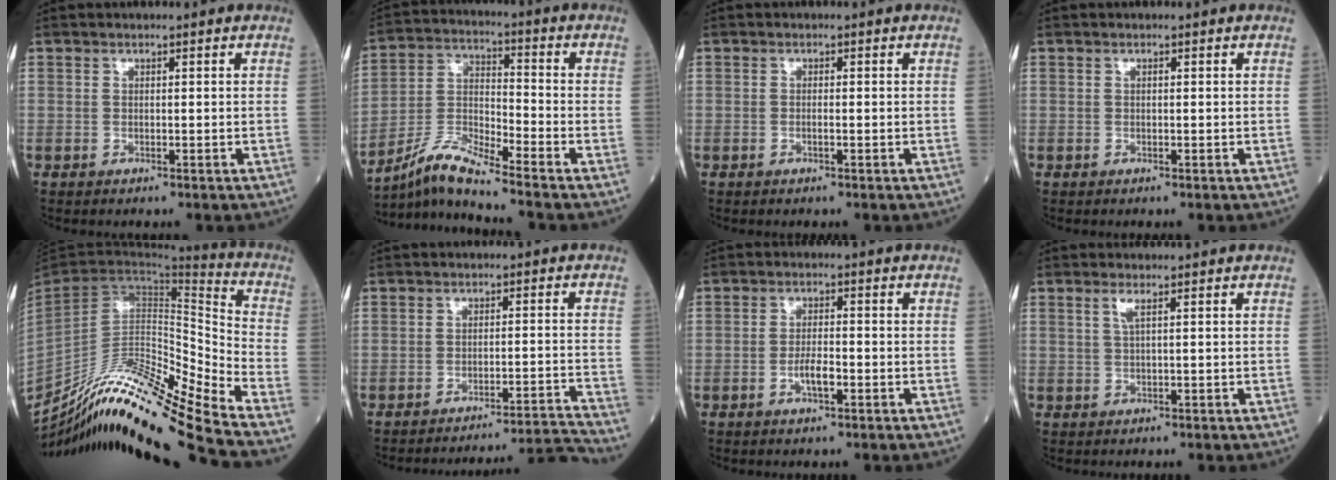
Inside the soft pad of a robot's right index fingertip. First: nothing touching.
{"total": 7.9, "force": [-7.1, -1.2, 3.2], "torque": [-0.078, -0.010, -0.136]}
{"total": 0.8, "force": [-0.3, 0.0, 0.7], "torque": [-0.015, 0.001, -0.006]}
{"total": 0.0}
{"total": 23.7, "force": [-20.2, -1.7, 12.2], "torque": [-0.216, -0.026, -0.352]}
{"total": 11.6, "force": [-11.0, -3.7, 0.3], "torque": [0.018, -0.004, -0.152]}
{"total": 3.3, "force": [-1.3, 0.8, 2.9], "torque": [-0.056, 0.002, -0.023]}
{"total": 1.5, "force": [0.6, -0.1, 1.3], "torque": [-0.034, 0.002, 0.013]}